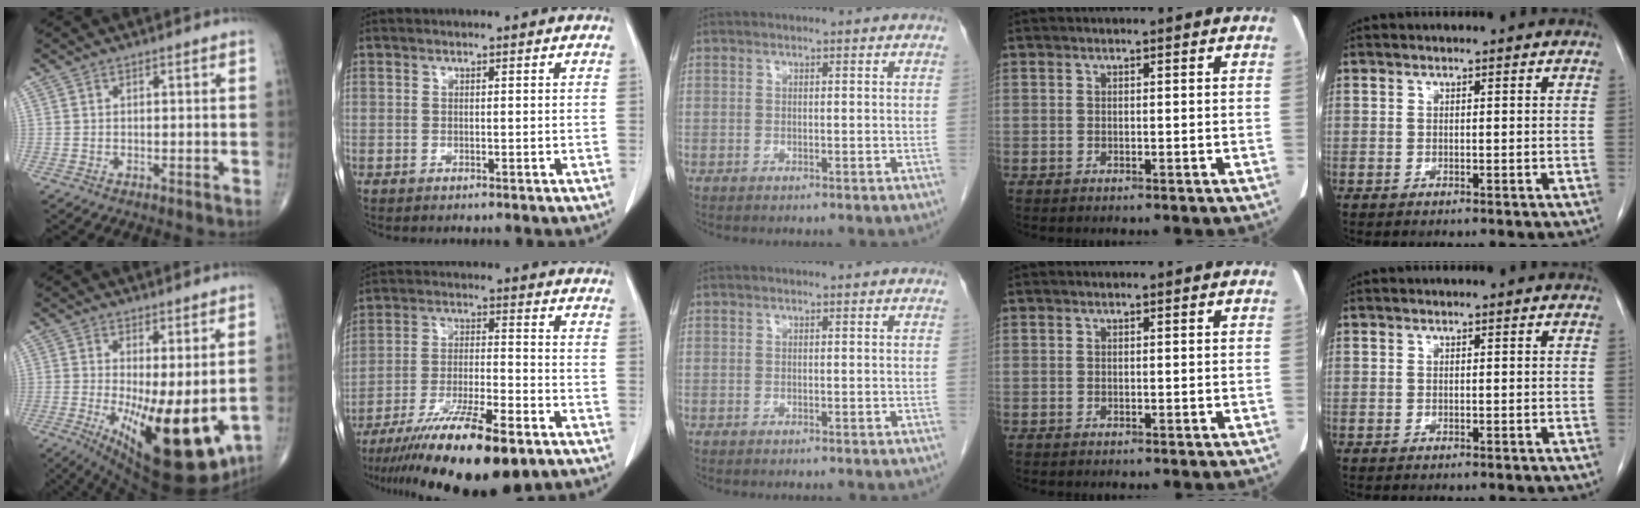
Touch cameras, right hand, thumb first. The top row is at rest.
{"thumb": {"total": 18.5, "force": [-3.4, 6.3, 17.0], "torque": [-0.227, -0.038, -0.027]}, "index": {"total": 17.6, "force": [-12.6, 2.8, 12.0], "torque": [-0.186, -0.029, -0.209]}}